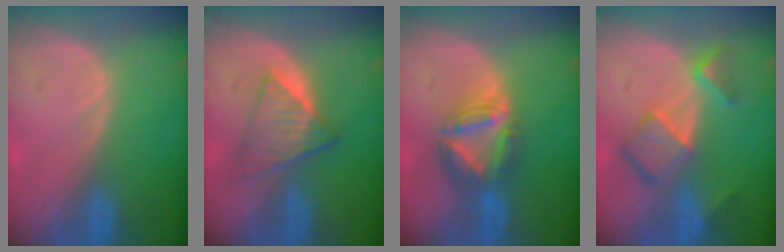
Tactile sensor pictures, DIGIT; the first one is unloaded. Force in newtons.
{"total": 6.0, "press": 5.8, "slide": 1.6}
{"total": 7.8, "press": 6.7, "slide": 4.1}
{"total": 7.4, "press": 6.4, "slide": 3.7}